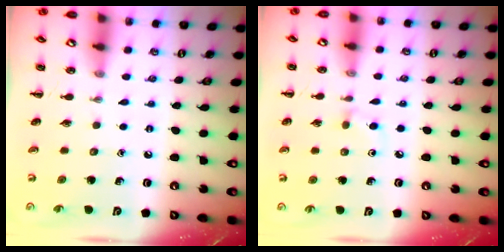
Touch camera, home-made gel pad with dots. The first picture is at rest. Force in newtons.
{"total": 4.1, "press": 3.9, "slide": 1.5}